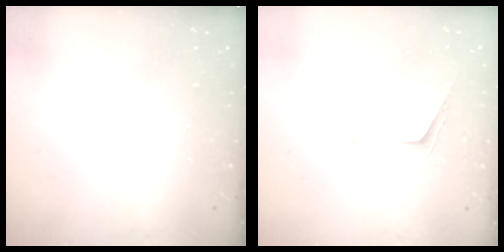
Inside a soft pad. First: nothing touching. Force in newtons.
{"total": 6.1, "press": 6.0, "slide": 0.6}